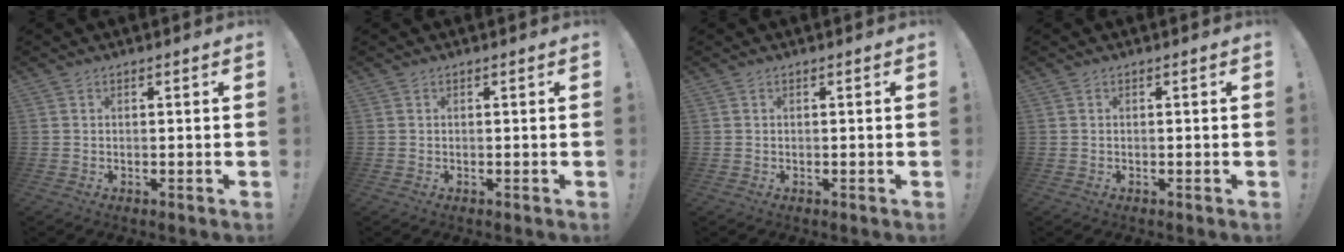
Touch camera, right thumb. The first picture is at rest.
{"total": 0.0}
{"total": 0.0}
{"total": 0.0}